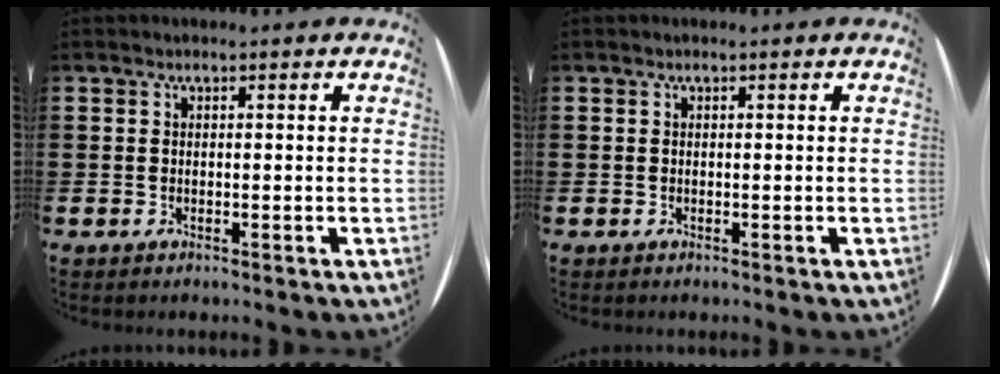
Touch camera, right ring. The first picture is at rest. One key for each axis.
{"total": 0.0}